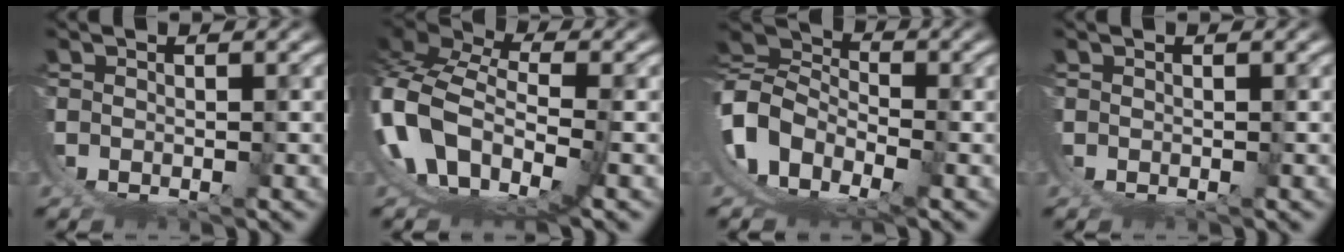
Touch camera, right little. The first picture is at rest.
{"total": 12.9, "force": [-0.7, 9.7, 8.5], "torque": [-0.209, -0.043, -0.010]}
{"total": 14.2, "force": [-1.9, 12.0, 7.4], "torque": [-0.198, -0.051, -0.035]}
{"total": 0.0}